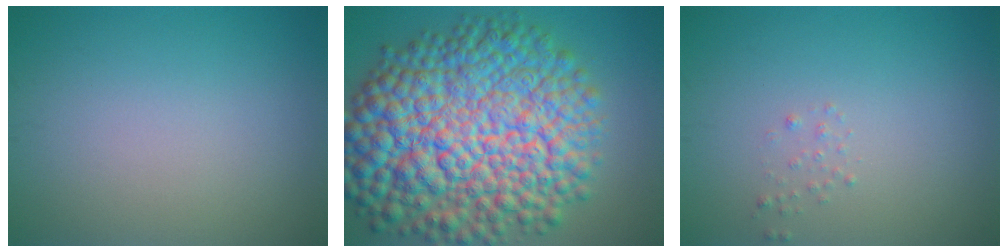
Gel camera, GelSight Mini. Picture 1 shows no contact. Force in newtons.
{"total": 16.7, "press": 16.7, "slide": 0.4}
{"total": 0.6, "press": 0.6, "slide": 0.0}